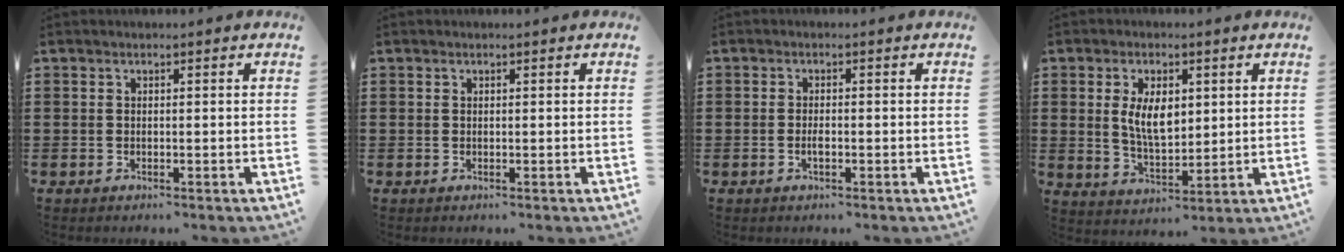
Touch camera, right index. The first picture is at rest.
{"total": 0.0}
{"total": 1.4, "force": [-0.4, 0.4, 1.2], "torque": [-0.024, -0.002, -0.007]}
{"total": 6.9, "force": [1.4, 3.7, 5.7], "torque": [-0.103, 0.005, 0.020]}